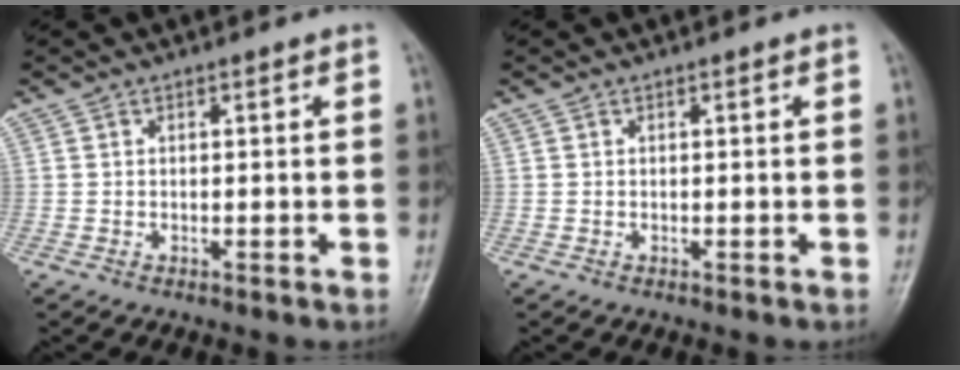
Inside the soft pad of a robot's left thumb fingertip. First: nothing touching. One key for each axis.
{"total": 0.0}